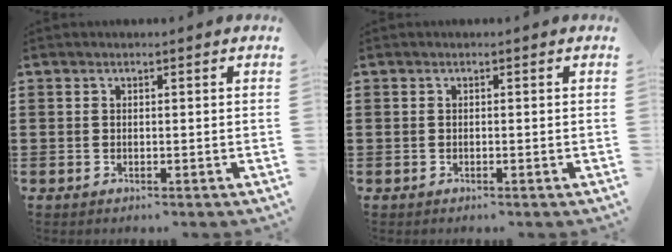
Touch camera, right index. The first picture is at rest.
{"total": 0.0}